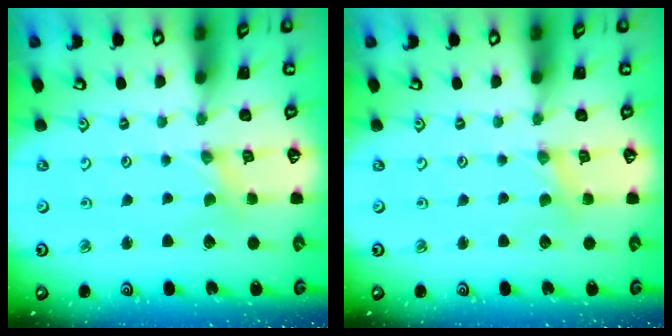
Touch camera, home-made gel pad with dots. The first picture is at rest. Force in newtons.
{"total": 2.0, "press": 1.9, "slide": 0.4}